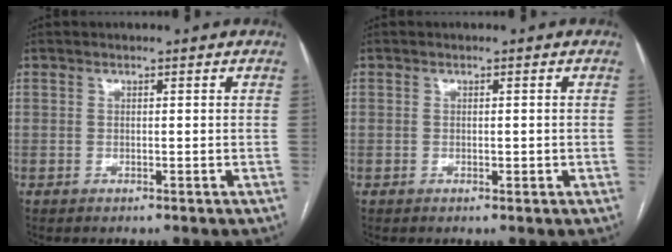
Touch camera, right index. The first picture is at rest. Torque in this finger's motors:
{"motor_torque": [-0.34, 0.70, 0.02, 0.02]}